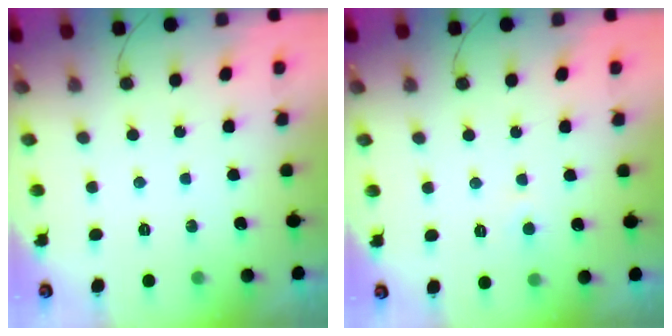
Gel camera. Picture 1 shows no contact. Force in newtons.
{"total": 4.3, "press": 4.3, "slide": 0.5}